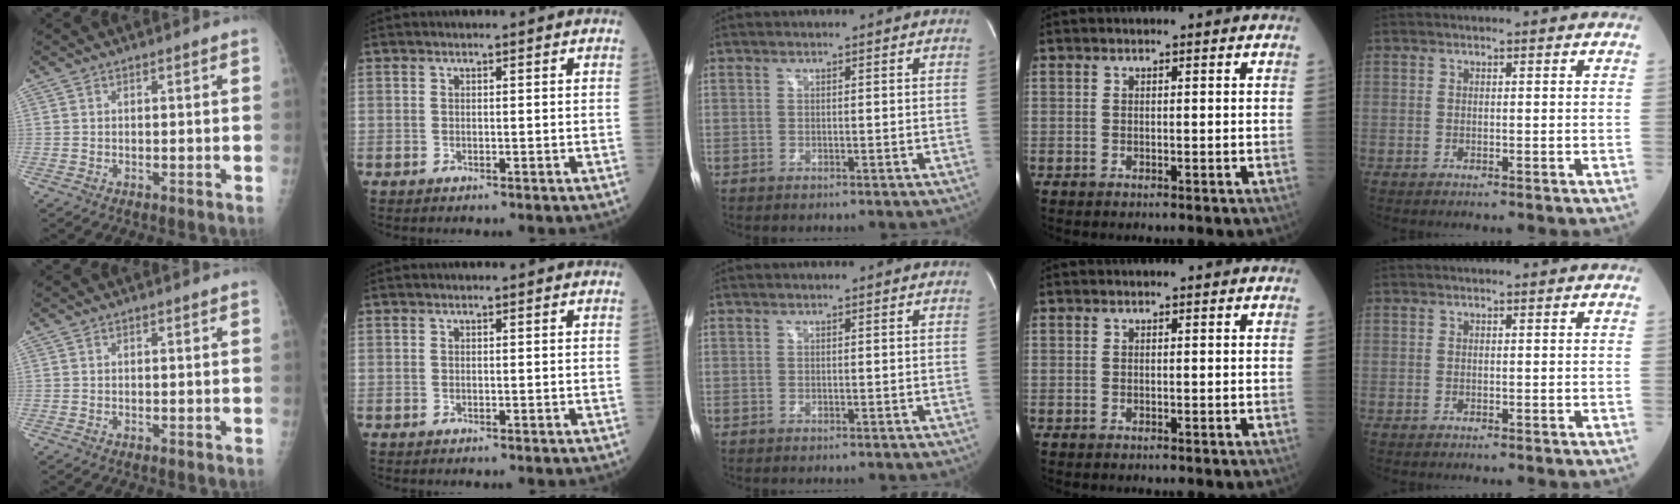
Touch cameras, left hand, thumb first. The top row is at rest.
{}